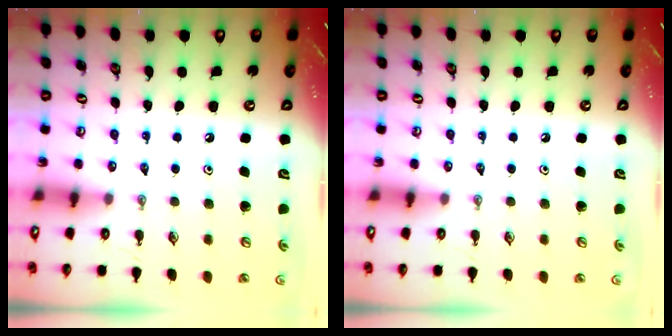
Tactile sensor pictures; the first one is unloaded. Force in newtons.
{"total": 0.0}